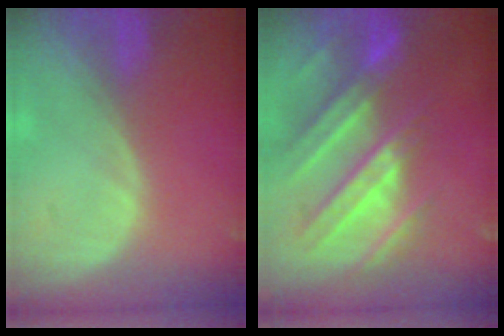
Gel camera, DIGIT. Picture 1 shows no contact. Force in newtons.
{"total": 11.1, "press": 9.8, "slide": 5.1}